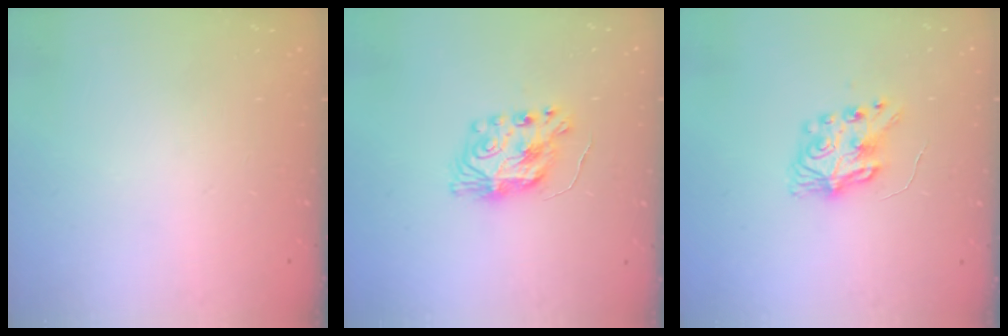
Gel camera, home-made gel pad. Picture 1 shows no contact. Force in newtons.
{"total": 8.6, "press": 8.6, "slide": 0.5}
{"total": 8.3, "press": 8.3, "slide": 0.4}